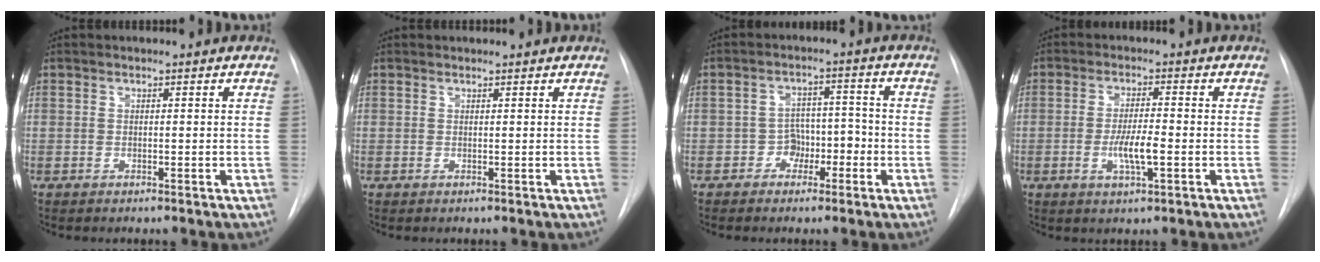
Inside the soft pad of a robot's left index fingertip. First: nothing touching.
{"total": 1.0, "force": [1.0, 0.1, -0.1], "torque": [-0.007, 0.008, 0.012]}
{"total": 4.3, "force": [-2.4, 3.1, 1.7], "torque": [-0.017, 0.013, -0.041]}
{"total": 5.0, "force": [-1.7, 0.7, 4.6], "torque": [-0.090, -0.010, -0.029]}